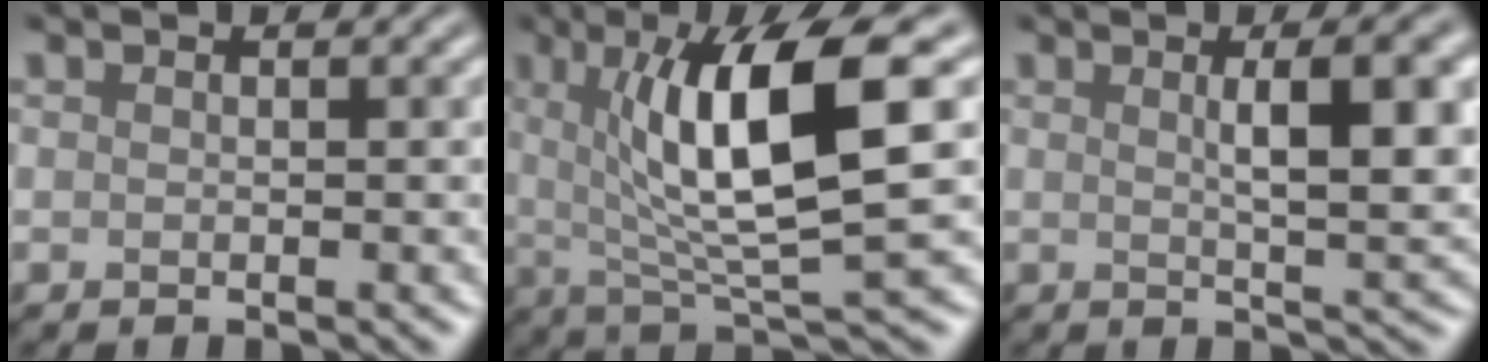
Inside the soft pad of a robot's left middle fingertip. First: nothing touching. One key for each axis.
{"total": 10.5, "fx": 2.0, "fy": 2.5, "fz": 10.0, "tx": -0.145, "ty": -0.006, "tz": 0.039}
{"total": 6.7, "fx": 1.4, "fy": 1.8, "fz": 6.3, "tx": -0.076, "ty": 0.009, "tz": 0.020}